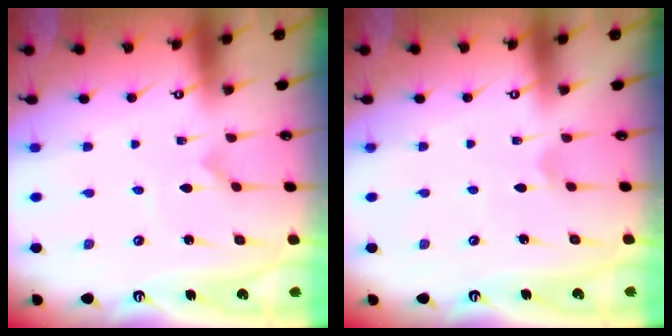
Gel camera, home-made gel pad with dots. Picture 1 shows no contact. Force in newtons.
{"total": 2.9, "press": 2.9, "slide": 0.3}